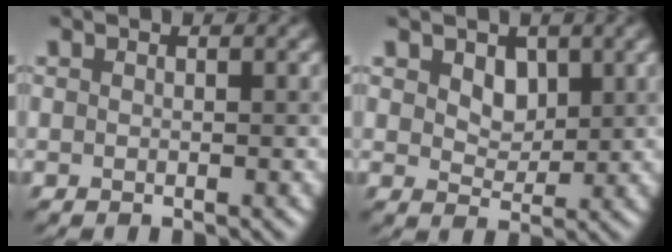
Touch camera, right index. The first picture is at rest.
{"total": 2.5, "force": [1.1, 1.8, 1.4], "torque": [-0.030, -0.006, 0.014]}